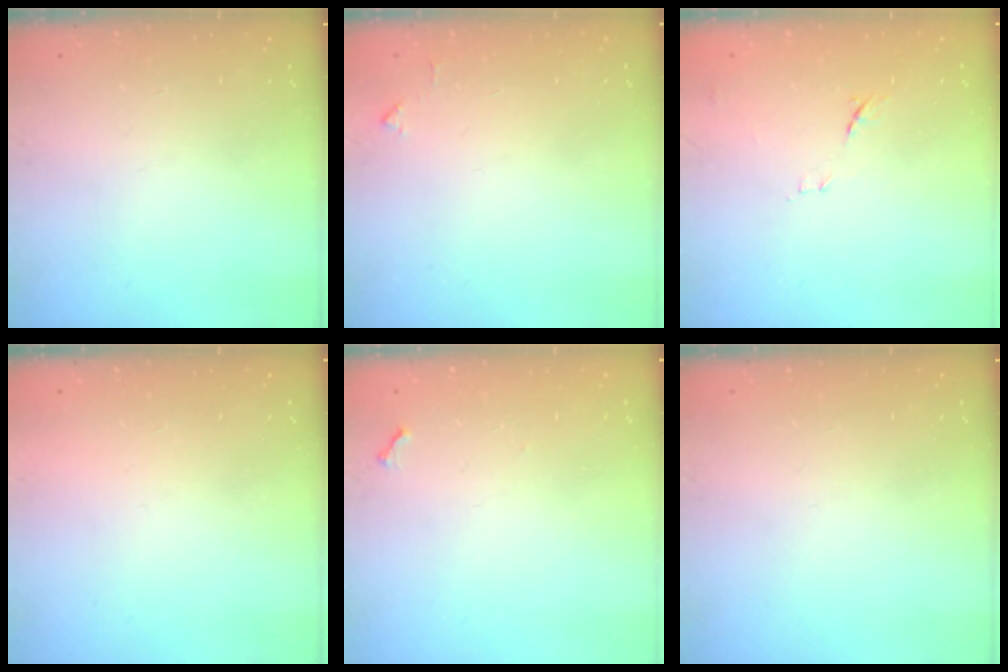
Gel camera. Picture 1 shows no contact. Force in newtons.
{"total": 3.7, "press": 3.7, "slide": 0.5}
{"total": 7.5, "press": 7.5, "slide": 0.8}
{"total": 1.5, "press": 1.5, "slide": 0.1}
{"total": 3.8, "press": 3.8, "slide": 0.5}
{"total": 0.0}